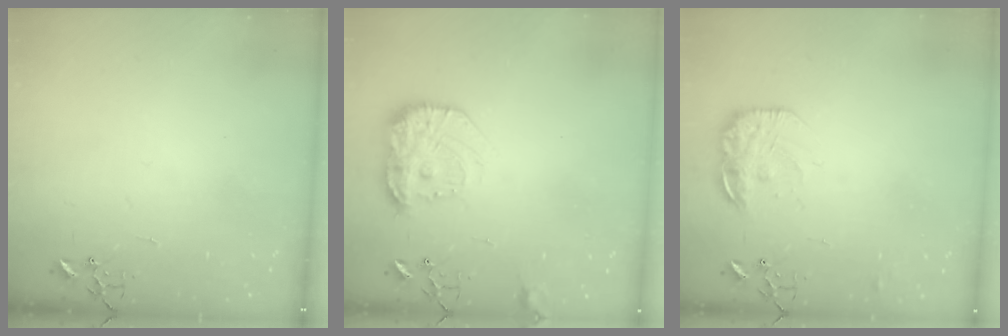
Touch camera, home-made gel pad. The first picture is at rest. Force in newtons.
{"total": 15.1, "press": 15.0, "slide": 1.0}
{"total": 13.6, "press": 13.6, "slide": 0.7}